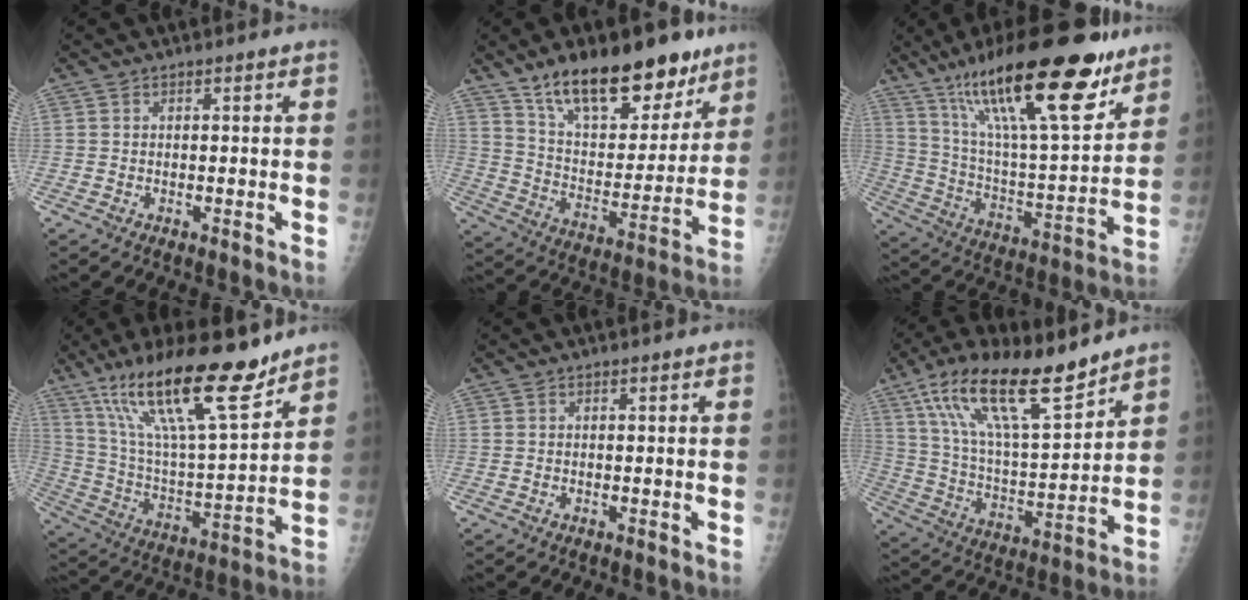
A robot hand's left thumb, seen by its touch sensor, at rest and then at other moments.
{"total": 21.5, "force": [14.8, 9.6, 12.2], "torque": [-0.141, -0.075, 0.246]}
{"total": 27.4, "force": [17.5, 7.0, 19.9], "torque": [-0.305, -0.056, 0.296]}
{"total": 22.9, "force": [15.7, 5.1, 15.9], "torque": [-0.258, -0.067, 0.279]}
{"total": 0.0}
{"total": 19.8, "force": [13.4, 5.8, 13.4], "torque": [-0.215, -0.056, 0.246]}